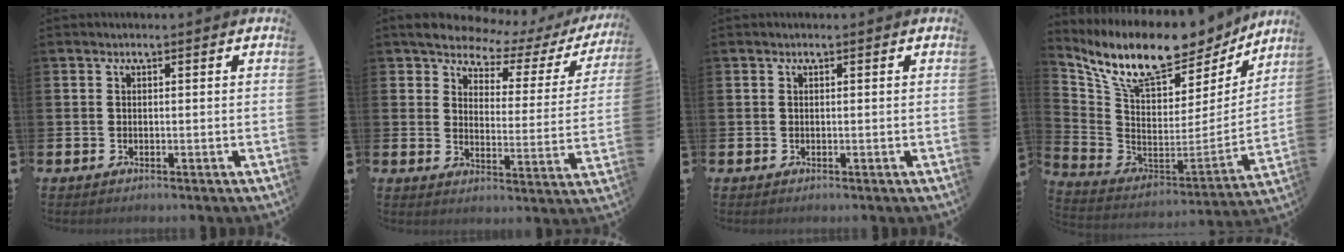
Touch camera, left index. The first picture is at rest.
{"total": 6.5, "force": [5.8, 2.2, 1.9], "torque": [-0.053, -0.043, 0.095]}
{"total": 0.0}
{"total": 11.9, "force": [9.7, 4.4, 5.3], "torque": [-0.135, -0.062, 0.171]}